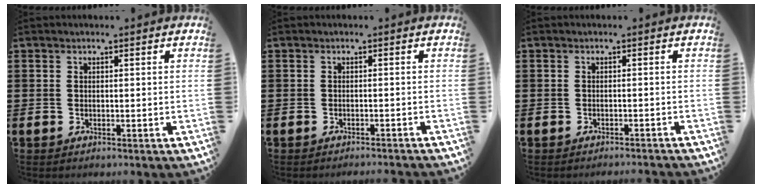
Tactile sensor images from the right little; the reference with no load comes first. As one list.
[{"total": 0.7, "force": [-0.7, -0.2, 0.0], "torque": [0.000, 0.000, -0.015]}, {"total": 0.7, "force": [-0.7, -0.2, 0.0], "torque": [0.000, 0.000, -0.015]}]